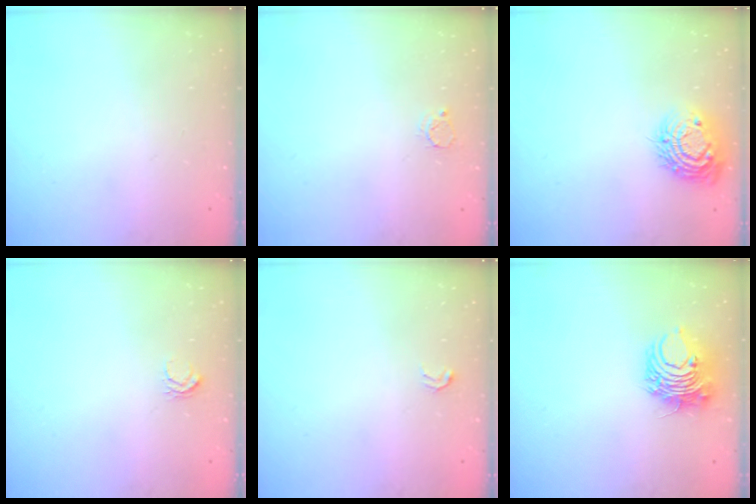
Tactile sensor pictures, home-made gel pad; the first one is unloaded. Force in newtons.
{"total": 3.1, "press": 3.1, "slide": 0.1}
{"total": 12.2, "press": 12.1, "slide": 0.8}
{"total": 3.8, "press": 3.8, "slide": 0.3}
{"total": 2.5, "press": 2.5, "slide": 0.5}
{"total": 9.1, "press": 9.1, "slide": 0.4}